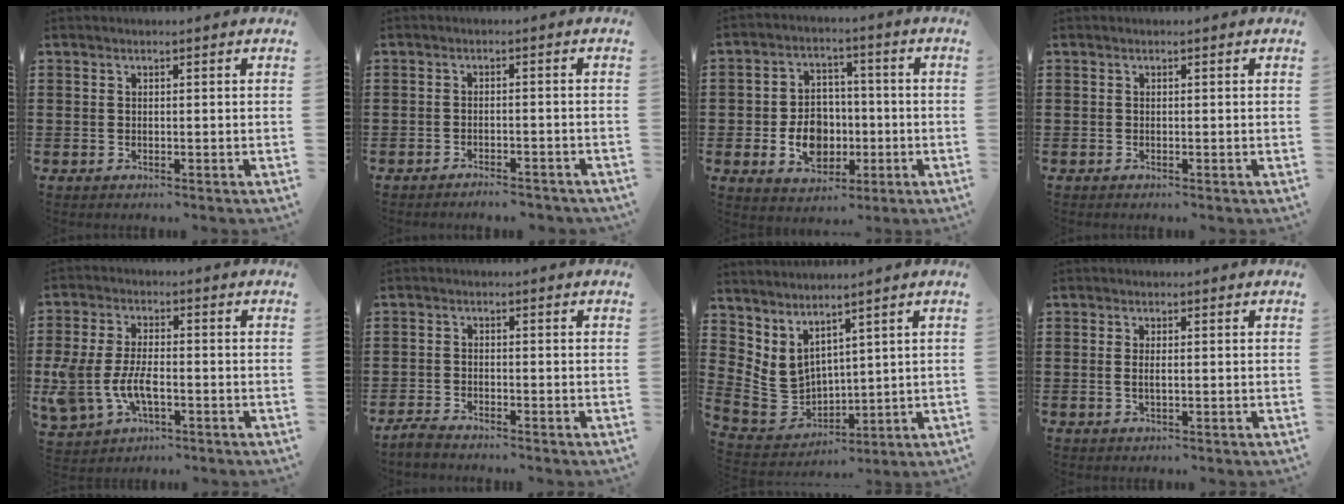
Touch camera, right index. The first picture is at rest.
{"total": 2.1, "force": [-2.1, 0.1, 0.4], "torque": [-0.010, 0.001, -0.043]}
{"total": 7.7, "force": [-1.5, 6.1, 4.5], "torque": [-0.086, 0.006, -0.029]}
{"total": 0.0}
{"total": 7.4, "force": [-1.8, 4.2, 5.8], "torque": [-0.141, 0.000, -0.037]}
{"total": 1.9, "force": [-1.9, 0.1, 0.2], "torque": [-0.008, 0.003, -0.038]}
{"total": 5.4, "force": [2.6, 4.1, 2.5], "torque": [-0.095, -0.024, 0.046]}
{"total": 1.5, "force": [-0.1, 0.4, 1.5], "torque": [-0.035, -0.003, -0.004]}